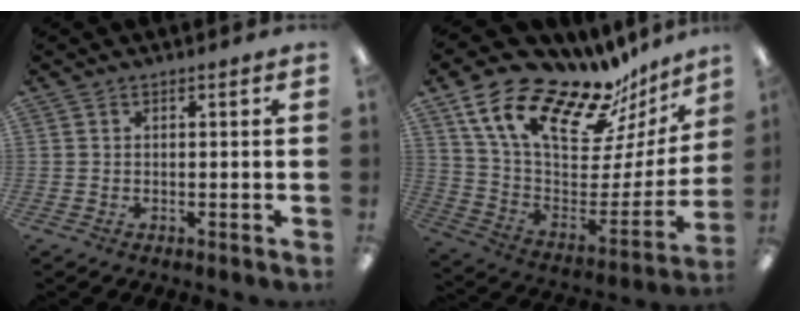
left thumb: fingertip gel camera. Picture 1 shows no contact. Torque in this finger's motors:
{"motor_torque": [0.48, 0.49, 1.20, -1.57, 0.45]}